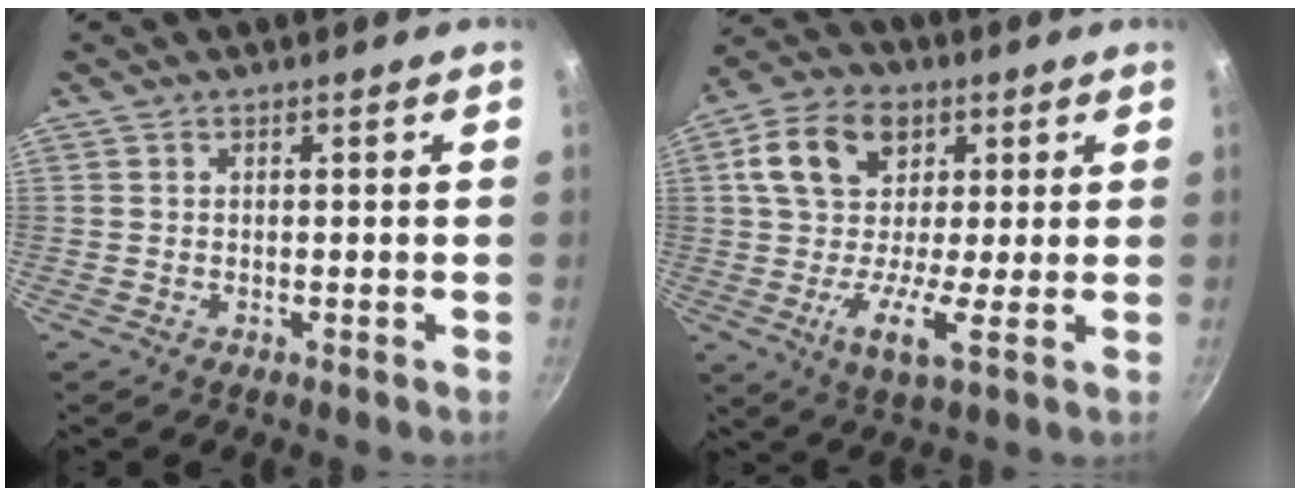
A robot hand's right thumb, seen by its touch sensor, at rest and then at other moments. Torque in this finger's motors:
{"motor_torque": [0.19, 1.57, 0.76, -0.46, 0.36]}